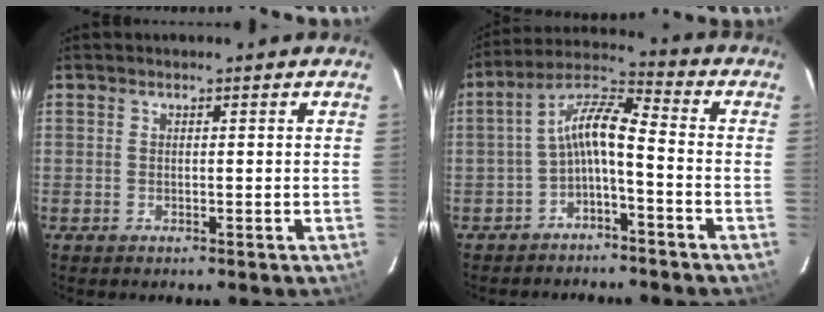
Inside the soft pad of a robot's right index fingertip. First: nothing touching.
{"total": 7.4, "force": [-2.9, 1.7, 6.6], "torque": [-0.154, 0.022, -0.056]}